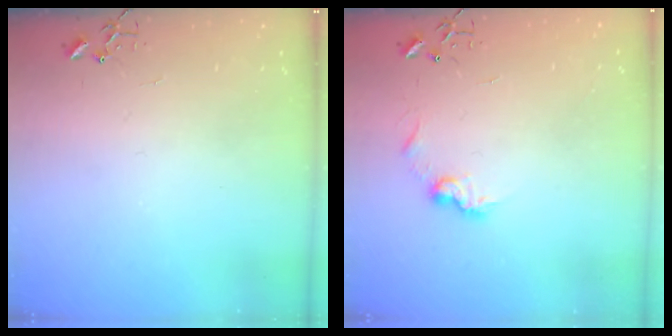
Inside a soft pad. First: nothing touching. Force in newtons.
{"total": 7.5, "press": 7.5, "slide": 0.4}